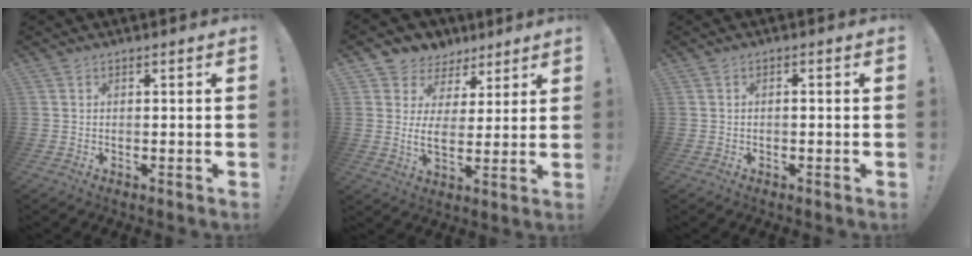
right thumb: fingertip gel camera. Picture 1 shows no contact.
{"total": 7.9, "force": [2.8, 5.9, 4.3], "torque": [-0.073, -0.022, 0.061]}
{"total": 0.9, "force": [-0.7, 0.0, 0.7], "torque": [-0.013, 0.001, -0.011]}